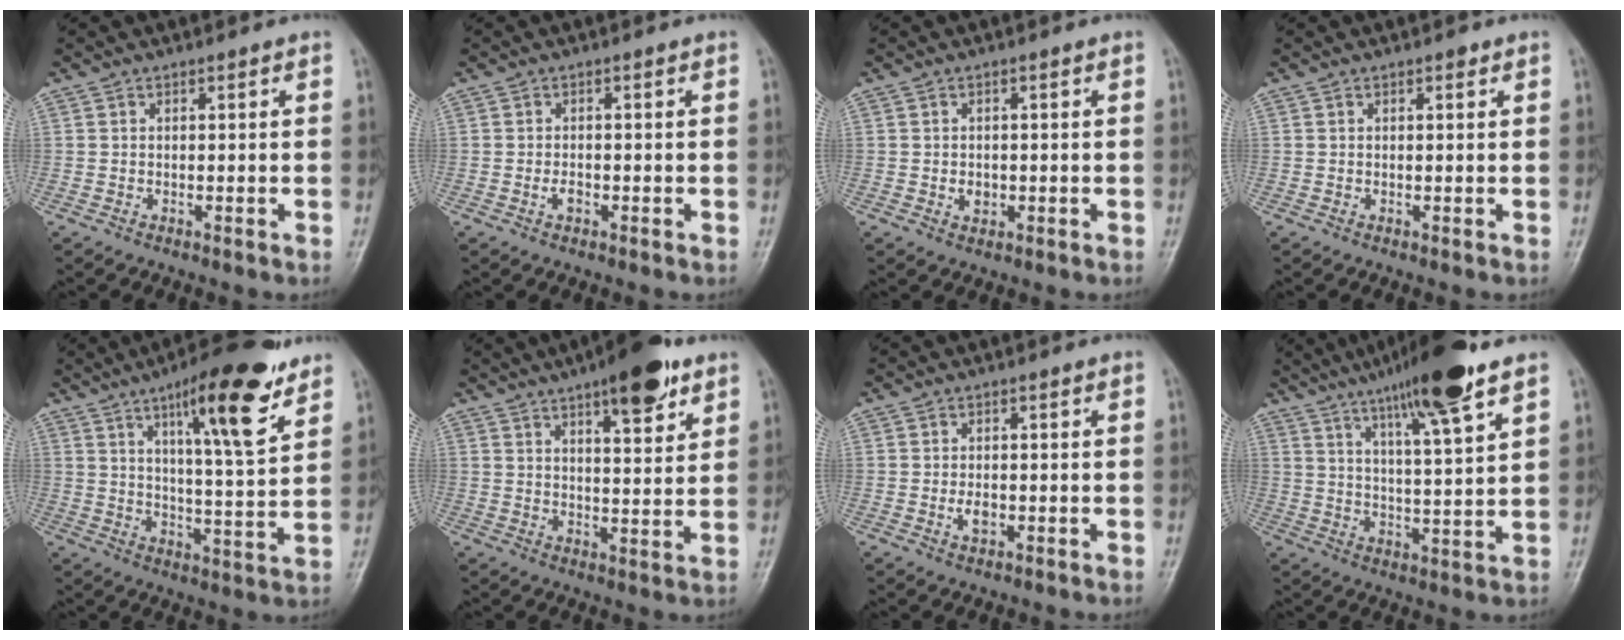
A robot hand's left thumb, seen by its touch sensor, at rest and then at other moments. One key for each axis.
{"total": 1.5, "fx": -0.5, "fy": 0.9, "fz": 1.1, "tx": -0.018, "ty": 0.001, "tz": -0.012}
{"total": 2.0, "fx": -0.3, "fy": 1.6, "fz": 1.2, "tx": -0.012, "ty": 0.001, "tz": -0.002}
{"total": 0.8, "fx": 0.5, "fy": 0.3, "fz": 0.6, "tx": -0.007, "ty": -0.001, "tz": 0.005}
{"total": 16.2, "fx": 9.6, "fy": 3.4, "fz": 12.6, "tx": -0.173, "ty": -0.051, "tz": 0.149}
{"total": 12.0, "fx": 7.3, "fy": 3.7, "fz": 8.9, "tx": -0.103, "ty": -0.035, "tz": 0.103}
{"total": 2.4, "fx": -0.5, "fy": 1.4, "fz": 1.9, "tx": -0.030, "ty": -0.001, "tz": -0.009}
{"total": 15.2, "fx": 10.1, "fy": 1.2, "fz": 11.3, "tx": -0.179, "ty": -0.040, "tz": 0.166}